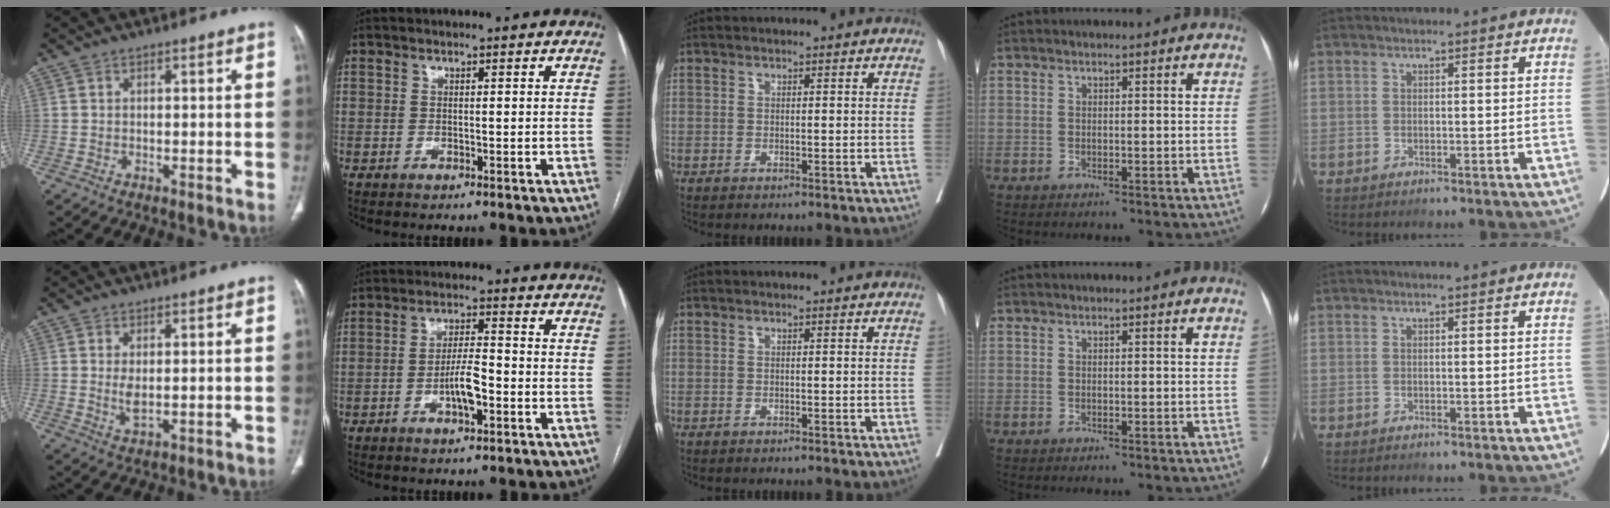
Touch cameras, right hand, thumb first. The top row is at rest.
{"thumb": {"total": 2.8, "force": [0.3, 1.2, 2.5], "torque": [-0.052, -0.010, 0.014]}, "index": {"total": 5.4, "force": [-1.9, 1.2, 4.9], "torque": [-0.095, 0.005, -0.034]}}